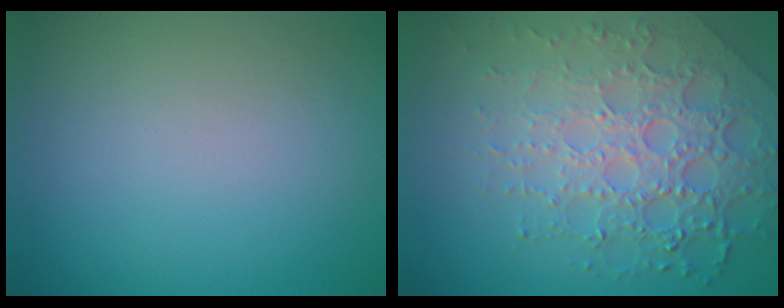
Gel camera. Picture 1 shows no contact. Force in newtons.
{"total": 7.8, "press": 5.4, "slide": 5.6}